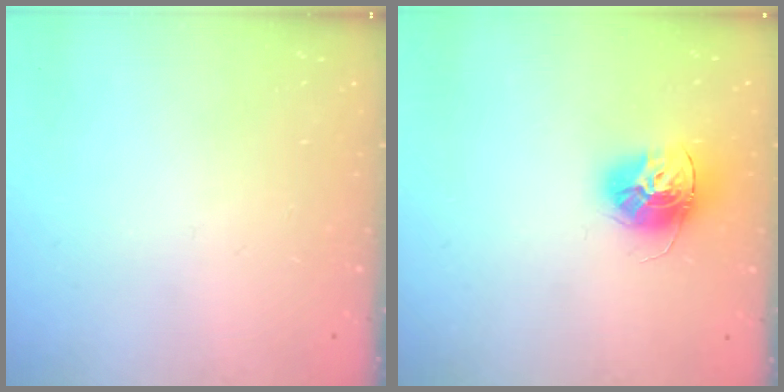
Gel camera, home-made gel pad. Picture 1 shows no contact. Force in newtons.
{"total": 13.5, "press": 13.5, "slide": 1.0}